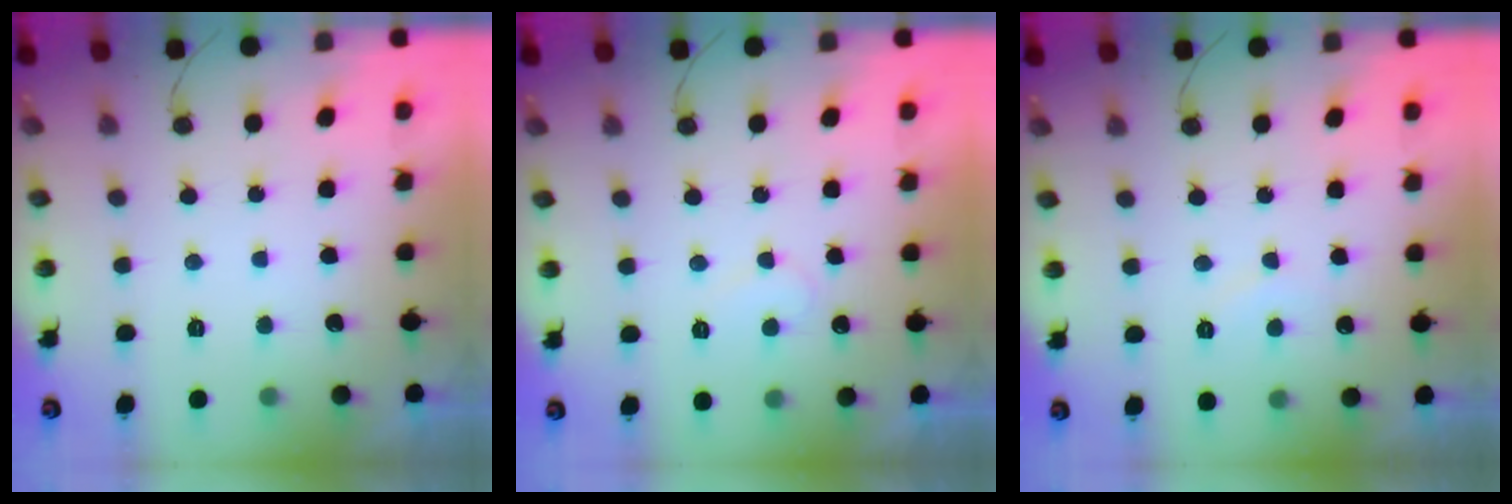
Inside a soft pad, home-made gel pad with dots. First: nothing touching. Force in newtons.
{"total": 6.9, "press": 6.9, "slide": 0.5}
{"total": 4.8, "press": 4.7, "slide": 0.4}